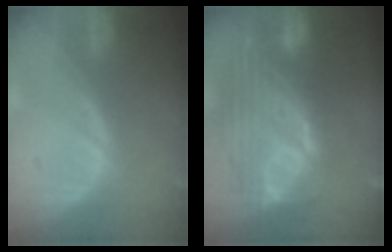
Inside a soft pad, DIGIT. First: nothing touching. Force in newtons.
{"total": 12.5, "press": 10.6, "slide": 6.7}